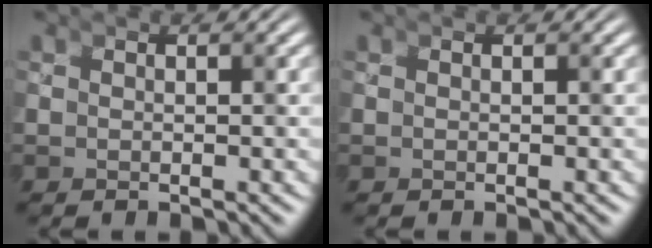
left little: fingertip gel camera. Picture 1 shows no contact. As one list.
[{"total": 0.0}]